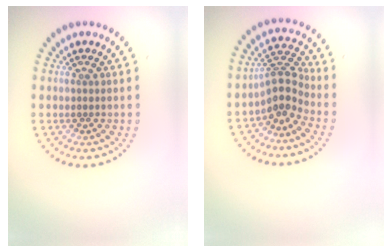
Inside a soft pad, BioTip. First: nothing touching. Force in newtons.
{"total": 3.3, "press": 2.3, "slide": 2.3}